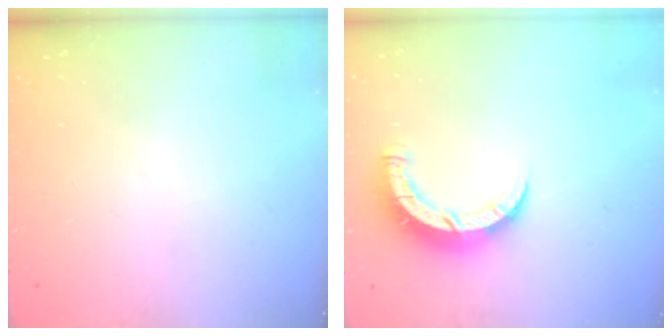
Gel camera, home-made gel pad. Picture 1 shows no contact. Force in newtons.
{"total": 7.5, "press": 7.5, "slide": 0.5}